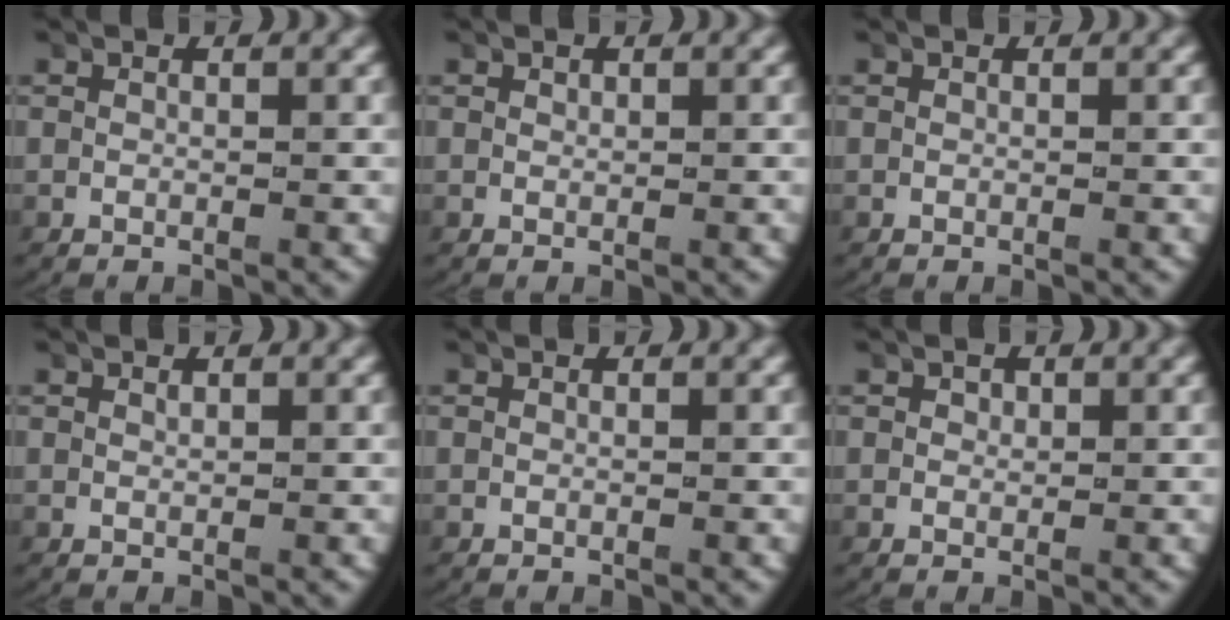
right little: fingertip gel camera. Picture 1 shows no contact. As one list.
[{"total": 0.0}, {"total": 0.0}, {"total": 0.0}, {"total": 0.0}, {"total": 0.6, "force": [0.2, 0.5, 0.2], "torque": [-0.006, -0.004, 0.007]}]